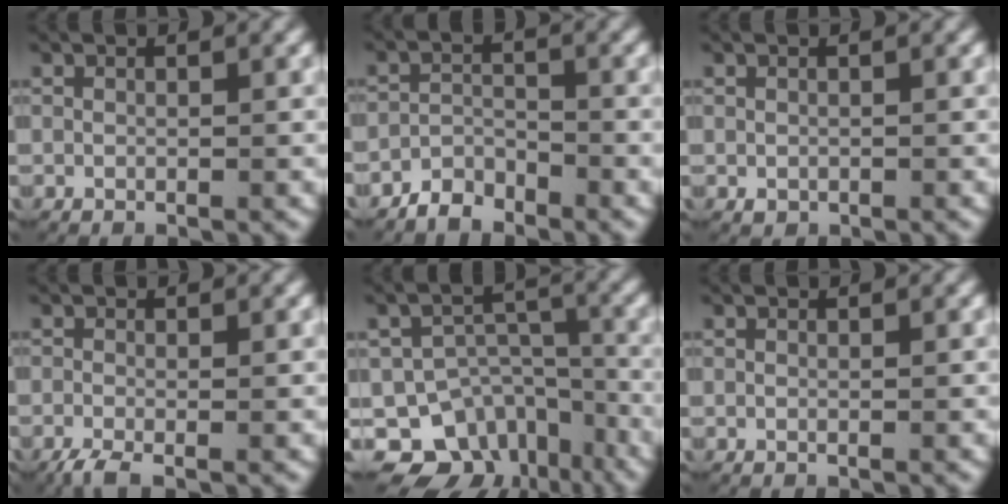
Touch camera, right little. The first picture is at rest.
{"total": 2.9, "force": [-2.5, 1.2, 0.7], "torque": [-0.012, -0.005, -0.047]}
{"total": 0.6, "force": [-0.3, 0.5, 0.2], "torque": [-0.004, -0.006, -0.002]}
{"total": 2.3, "force": [-1.8, 0.8, 1.3], "torque": [-0.030, -0.010, -0.027]}
{"total": 14.7, "force": [-6.3, 12.1, 5.5], "torque": [-0.101, -0.046, -0.105]}
{"total": 0.0}